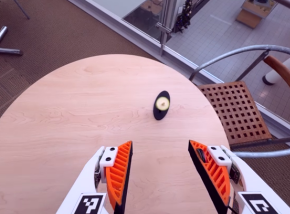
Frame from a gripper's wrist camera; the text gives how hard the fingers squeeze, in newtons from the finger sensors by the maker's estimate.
{"total": 0.0}